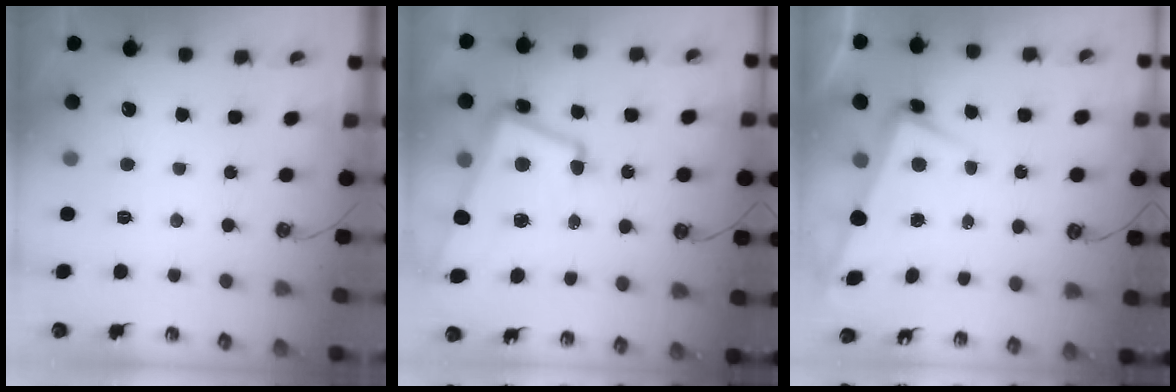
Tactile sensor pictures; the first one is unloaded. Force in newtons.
{"total": 8.8, "press": 8.5, "slide": 2.1}
{"total": 2.9, "press": 2.8, "slide": 1.0}